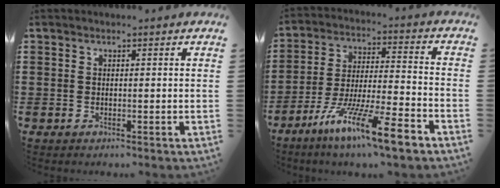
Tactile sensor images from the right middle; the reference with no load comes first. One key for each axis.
{"total": 12.2, "fx": -9.1, "fy": 1.1, "fz": 8.1, "tx": -0.150, "ty": 0.014, "tz": -0.170}